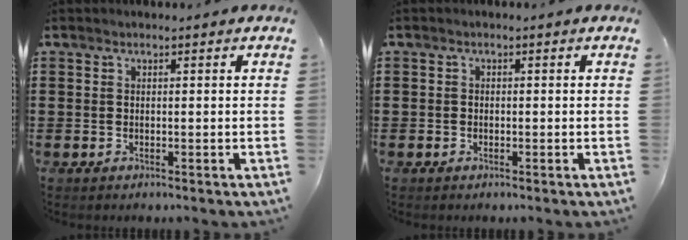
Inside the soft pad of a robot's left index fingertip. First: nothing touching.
{"total": 0.7, "force": [-0.5, 0.6, 0.1], "torque": [-0.004, 0.001, -0.011]}